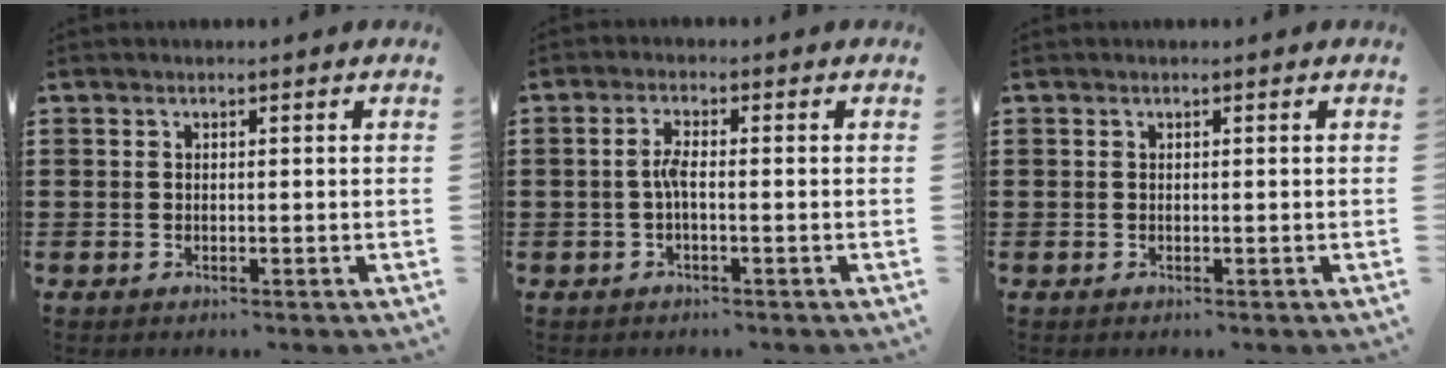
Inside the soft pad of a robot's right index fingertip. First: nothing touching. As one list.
[{"total": 2.6, "force": [-0.6, 0.6, 2.5], "torque": [-0.056, 0.000, -0.014]}, {"total": 0.0}]